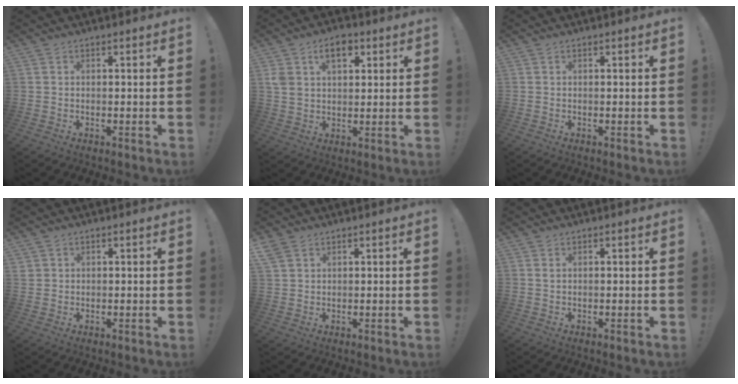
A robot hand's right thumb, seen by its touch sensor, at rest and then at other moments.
{"total": 8.4, "force": [3.8, 5.5, 5.0], "torque": [-0.090, 0.004, 0.072]}
{"total": 0.0}
{"total": 1.4, "force": [0.8, 1.2, 0.3], "torque": [-0.006, 0.000, 0.015]}
{"total": 3.6, "force": [2.6, 2.0, 1.5], "torque": [-0.026, -0.011, 0.050]}
{"total": 0.8, "force": [0.4, 0.4, 0.6], "torque": [-0.009, 0.001, 0.005]}